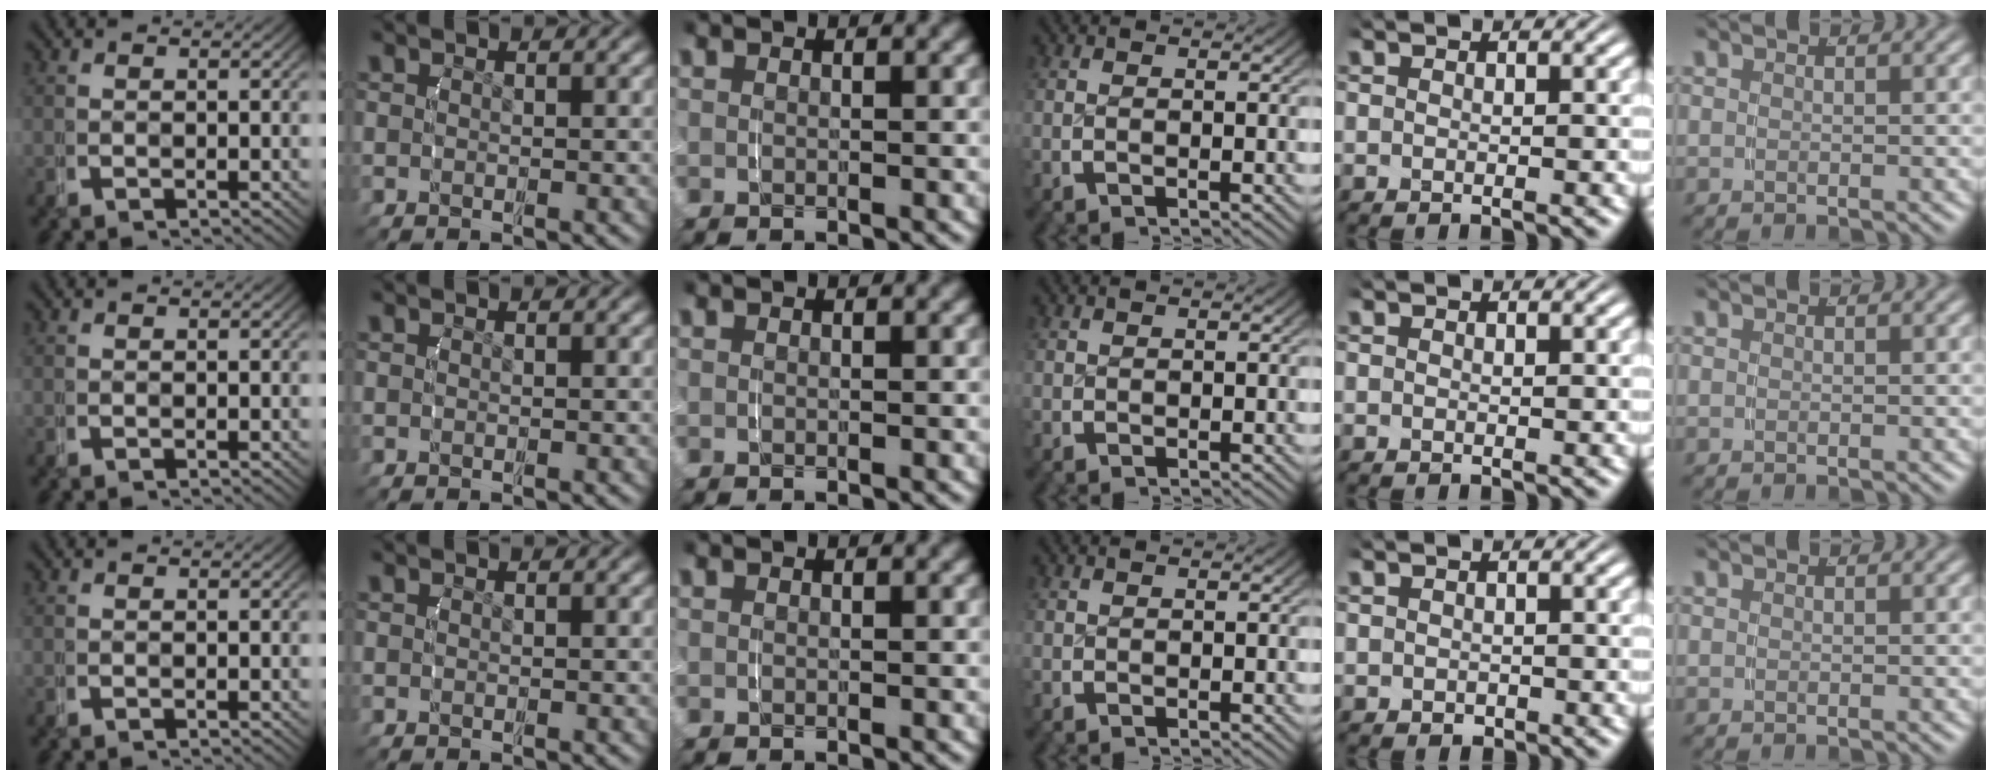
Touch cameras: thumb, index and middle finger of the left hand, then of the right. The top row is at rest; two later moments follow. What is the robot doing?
{"motion": "grasp_and_lifting", "object": "router"}